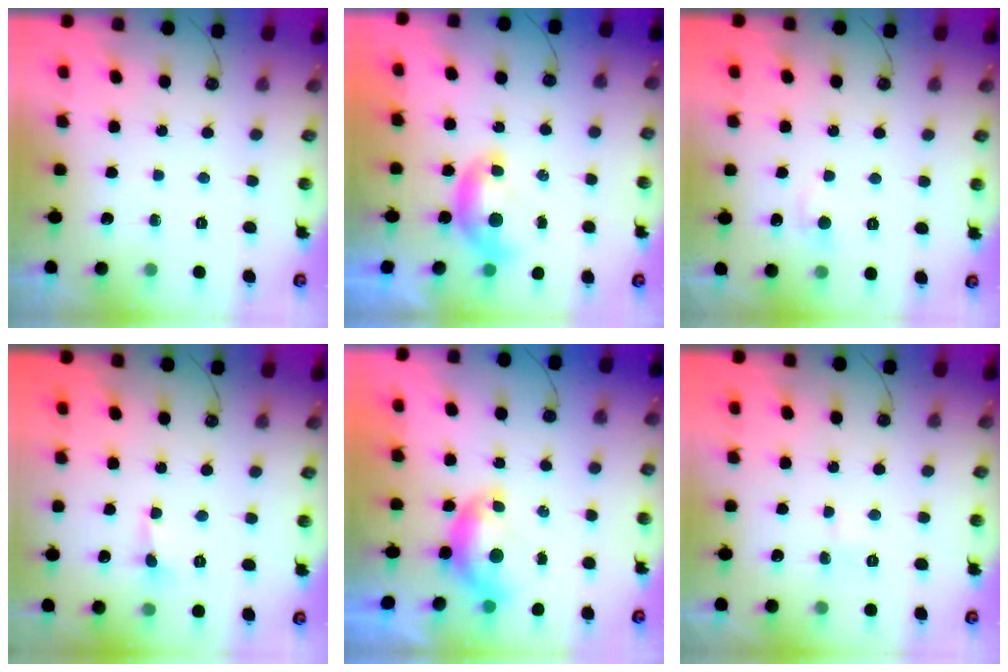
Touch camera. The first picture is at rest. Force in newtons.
{"total": 0.0}
{"total": 0.8, "press": 0.4, "slide": 0.7}
{"total": 0.6, "press": 0.5, "slide": 0.3}
{"total": 0.0}
{"total": 1.7, "press": 1.6, "slide": 0.4}